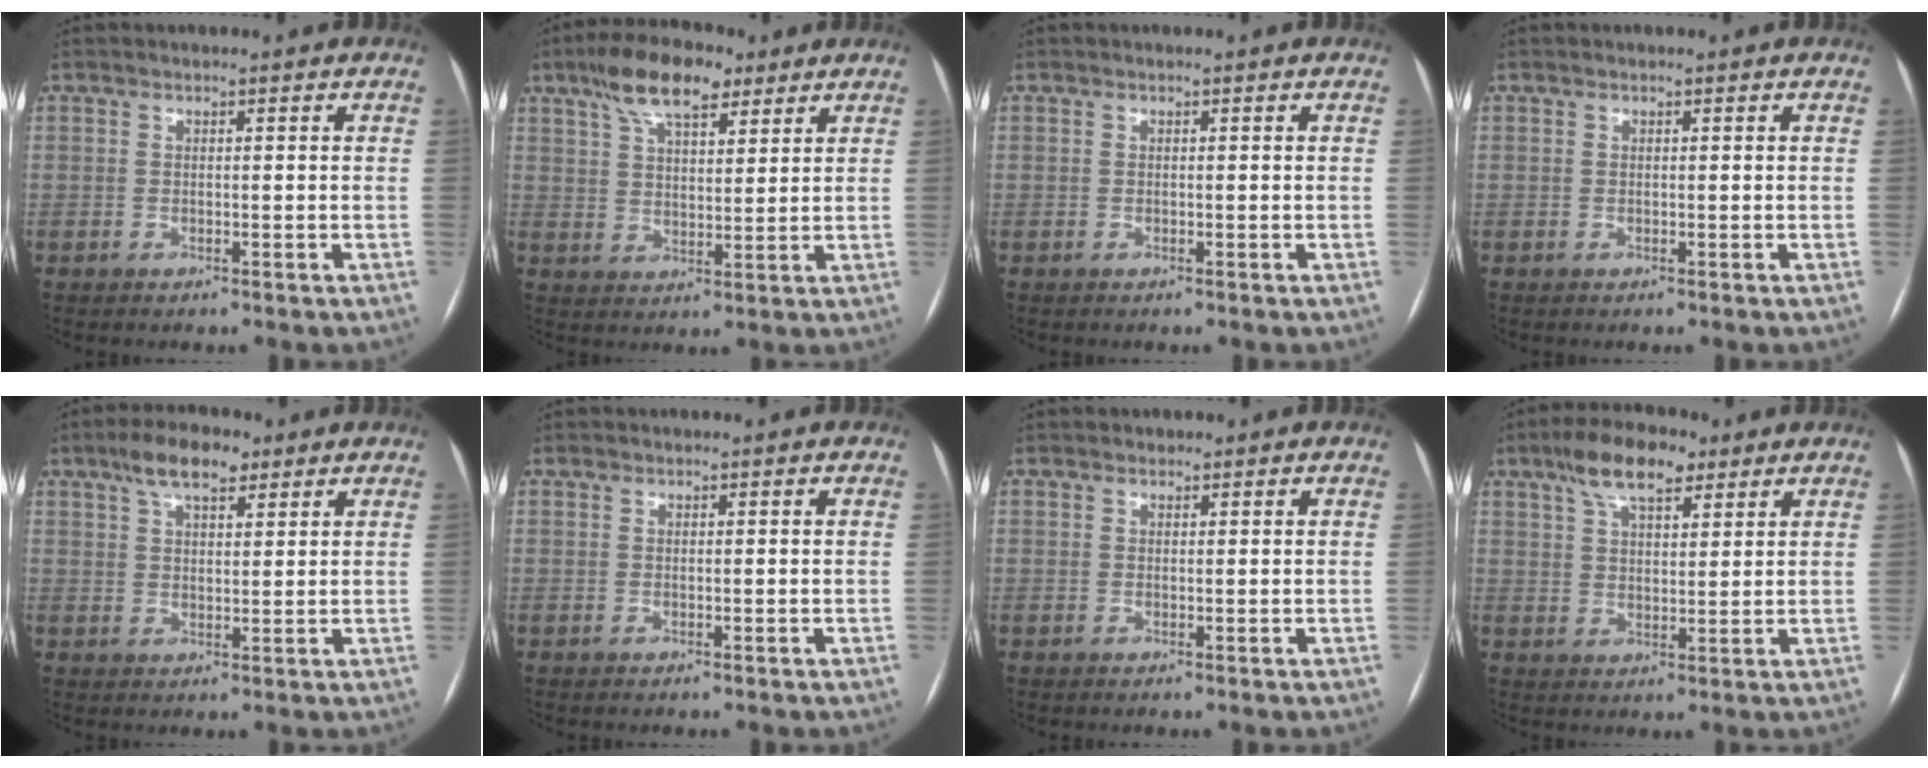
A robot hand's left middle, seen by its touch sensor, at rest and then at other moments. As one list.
[{"total": 10.4, "force": [6.8, 3.9, 6.8], "torque": [-0.124, 0.022, 0.119]}, {"total": 0.0}, {"total": 0.0}, {"total": 7.0, "force": [4.6, 2.6, 4.6], "torque": [-0.084, 0.020, 0.078]}, {"total": 0.0}, {"total": 0.6, "force": [0.5, 0.4, 0.1], "torque": [-0.001, 0.002, 0.007]}, {"total": 8.9, "force": [5.7, 3.3, 5.9], "torque": [-0.110, 0.021, 0.100]}]